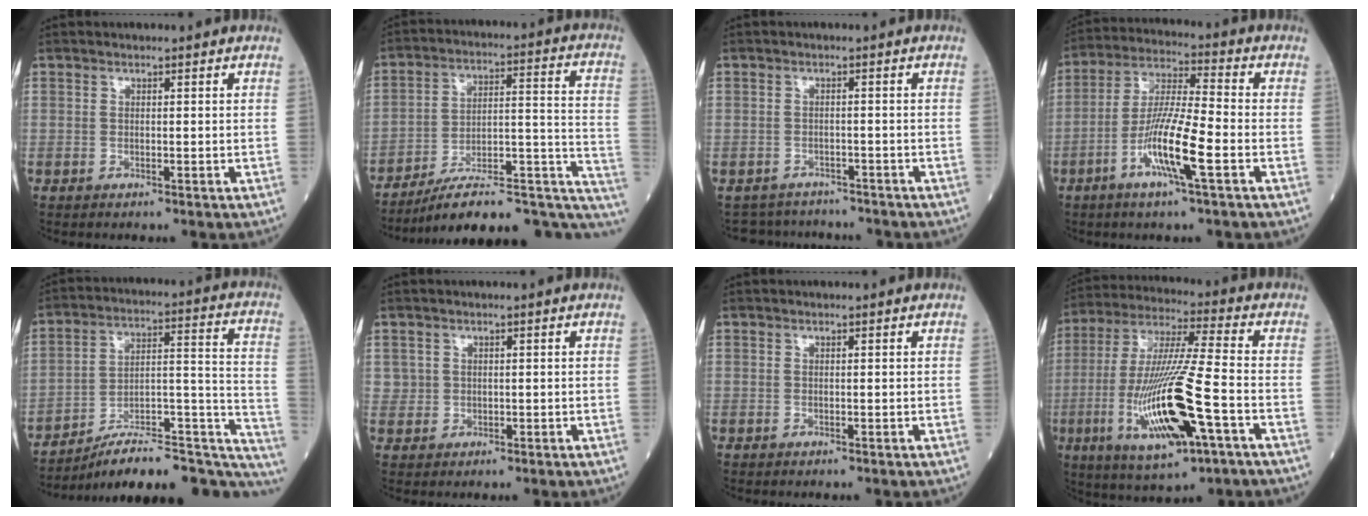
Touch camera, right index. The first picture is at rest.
{"total": 20.8, "force": [-15.6, 6.0, 12.5], "torque": [-0.101, 0.062, -0.218]}
{"total": 5.5, "force": [-5.0, 2.2, -0.7], "torque": [0.015, 0.017, -0.070]}
{"total": 11.2, "force": [-4.2, 0.5, 10.4], "torque": [-0.203, -0.007, -0.084]}
{"total": 24.5, "force": [-21.0, 5.5, 11.4], "torque": [-0.090, 0.051, -0.299]}
{"total": 1.8, "force": [0.6, 1.7, 0.0], "torque": [0.015, 0.004, 0.006]}
{"total": 0.0}
{"total": 18.8, "force": [-5.8, 2.0, 17.8], "torque": [-0.375, -0.023, -0.099]}